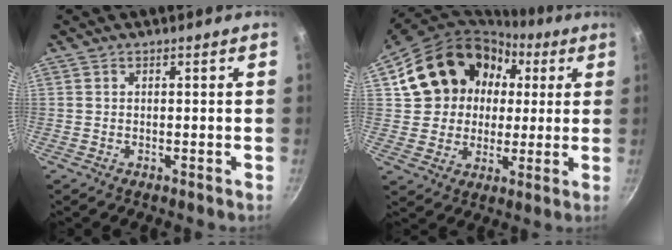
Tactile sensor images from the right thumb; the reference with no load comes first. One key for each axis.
{"total": 19.3, "fx": 4.4, "fy": 16.6, "fz": 8.8, "tx": -0.137, "ty": 0.042, "tz": 0.077}